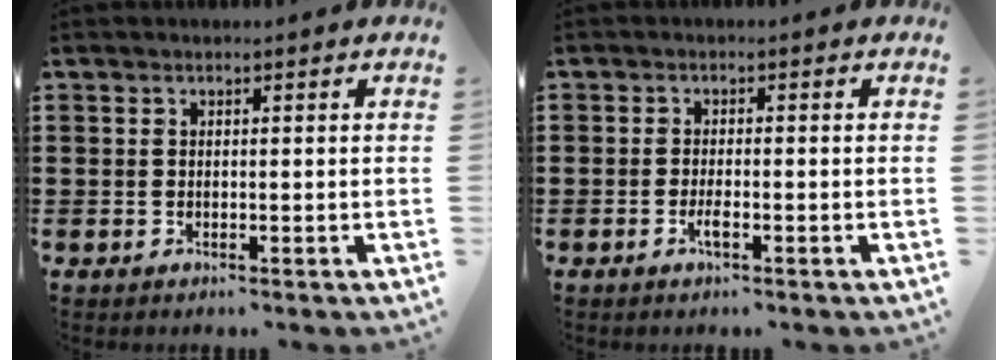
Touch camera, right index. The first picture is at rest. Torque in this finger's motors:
{"motor_torque": [0.85, 1.29, 0.27, 0.05]}